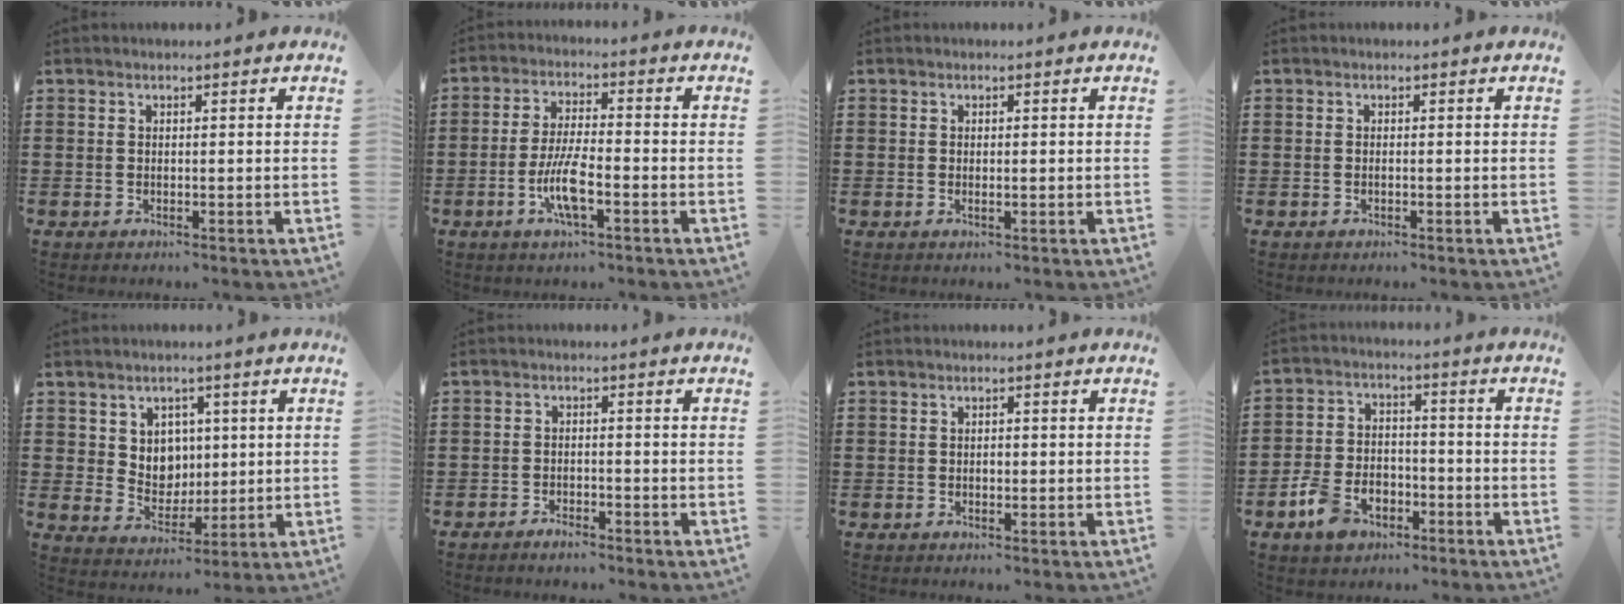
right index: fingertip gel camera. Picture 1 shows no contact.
{"total": 7.2, "force": [-2.6, 1.8, 6.5], "torque": [-0.147, -0.013, -0.055]}
{"total": 0.6, "force": [0.0, 0.3, 0.5], "torque": [-0.011, 0.001, 0.001]}
{"total": 0.0}
{"total": 5.2, "force": [2.1, 4.6, 1.2], "torque": [-0.032, 0.000, 0.034]}
{"total": 1.6, "force": [-1.5, 0.4, 0.3], "torque": [-0.009, 0.003, -0.031]}
{"total": 0.7, "force": [0.0, 0.4, 0.5], "torque": [-0.012, -0.001, 0.000]}
{"total": 6.5, "force": [-4.2, 3.9, 3.0], "torque": [-0.085, 0.014, -0.086]}